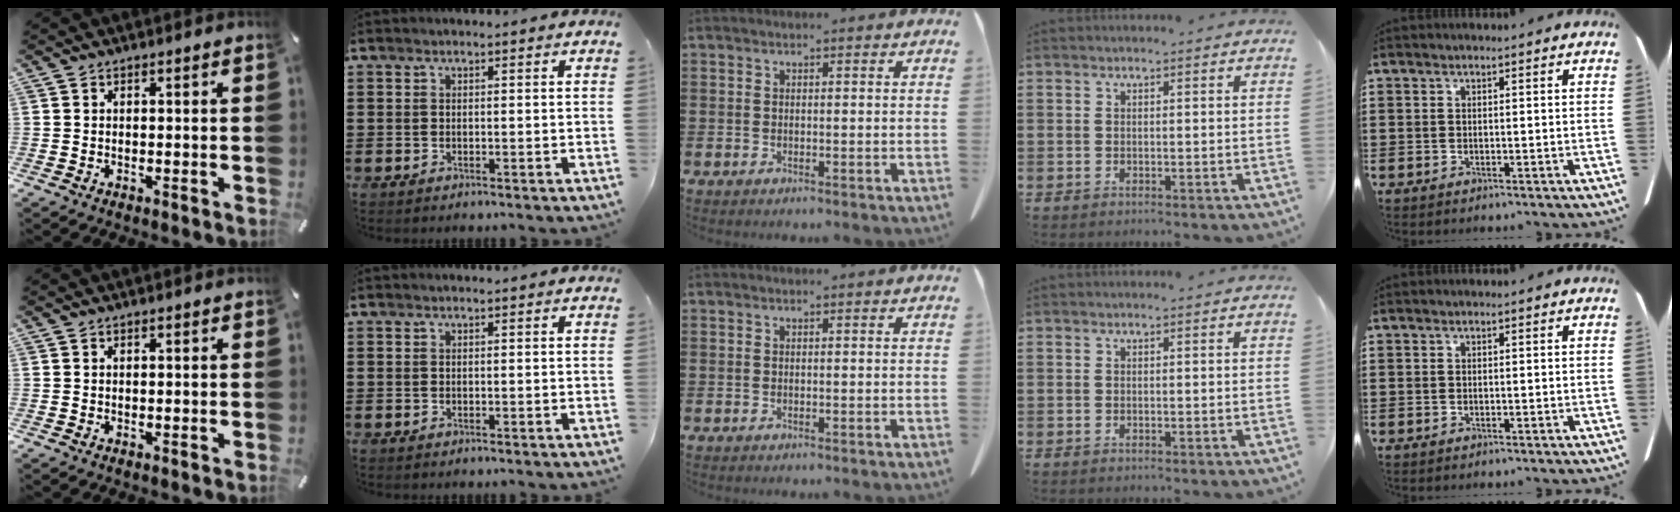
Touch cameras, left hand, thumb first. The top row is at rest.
{}